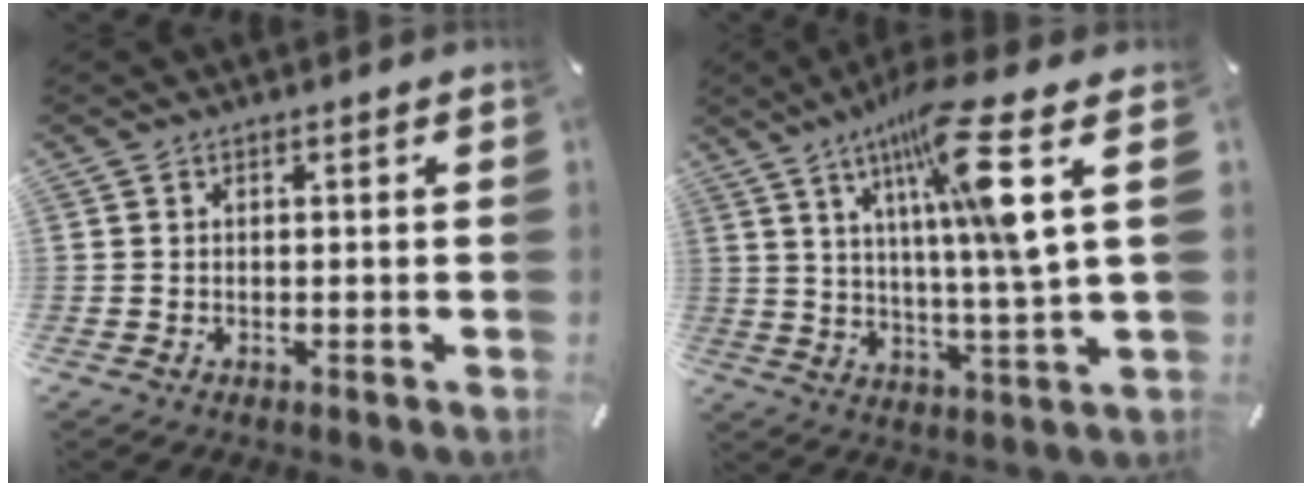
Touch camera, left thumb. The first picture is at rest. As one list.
[{"total": 18.4, "force": [8.4, 2.0, 16.3], "torque": [-0.264, -0.037, 0.115]}]